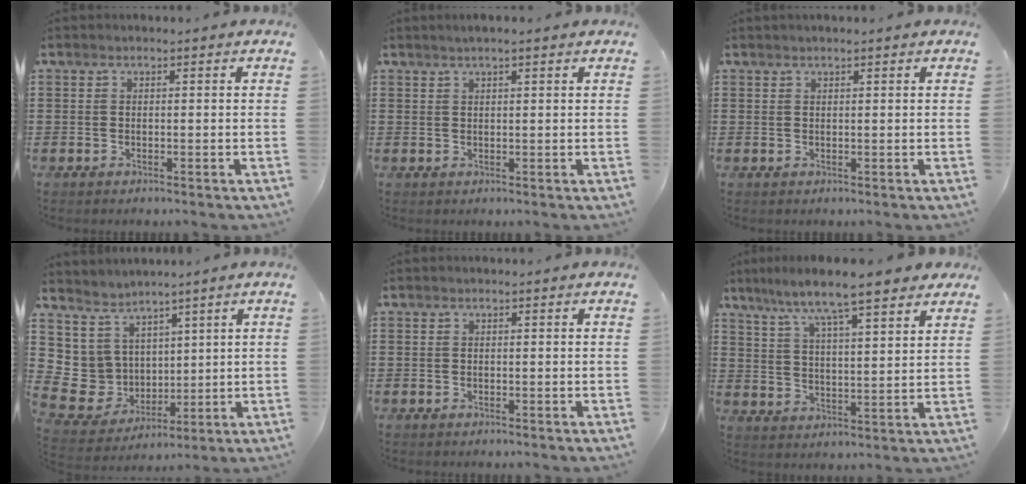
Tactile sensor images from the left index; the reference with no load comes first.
{"total": 1.5, "force": [1.1, 0.0, 1.0], "torque": [-0.020, 0.002, 0.019]}
{"total": 0.6, "force": [0.4, 0.0, 0.3], "torque": [-0.007, 0.000, 0.009]}
{"total": 7.8, "force": [2.3, 7.4, 0.7], "torque": [-0.072, -0.021, 0.054]}
{"total": 0.0}
{"total": 8.0, "force": [6.9, 0.5, 4.2], "torque": [-0.108, -0.029, 0.114]}